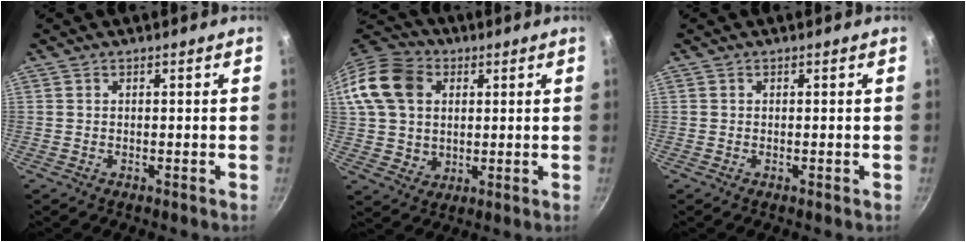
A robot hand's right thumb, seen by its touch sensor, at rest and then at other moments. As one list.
[{"total": 15.8, "force": [3.9, 12.5, 8.9], "torque": [-0.157, 0.009, 0.066]}, {"total": 0.0}]